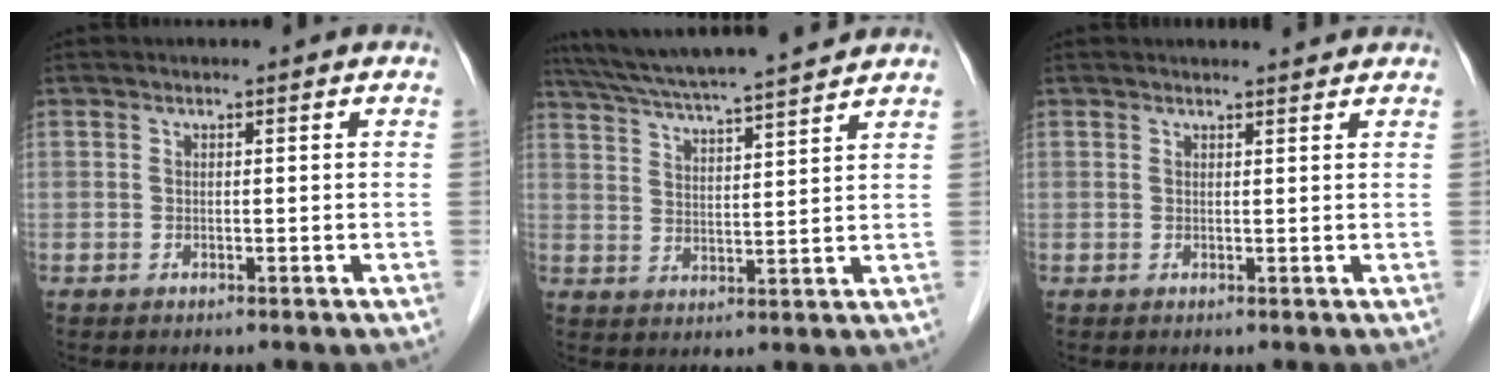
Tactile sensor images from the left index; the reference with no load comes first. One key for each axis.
{"total": 15.2, "fx": 13.7, "fy": -0.2, "fz": 6.7, "tx": -0.127, "ty": 0.028, "tz": 0.211}
{"total": 3.1, "fx": 3.1, "fy": 0.2, "fz": 0.8, "tx": -0.014, "ty": 0.012, "tz": 0.036}